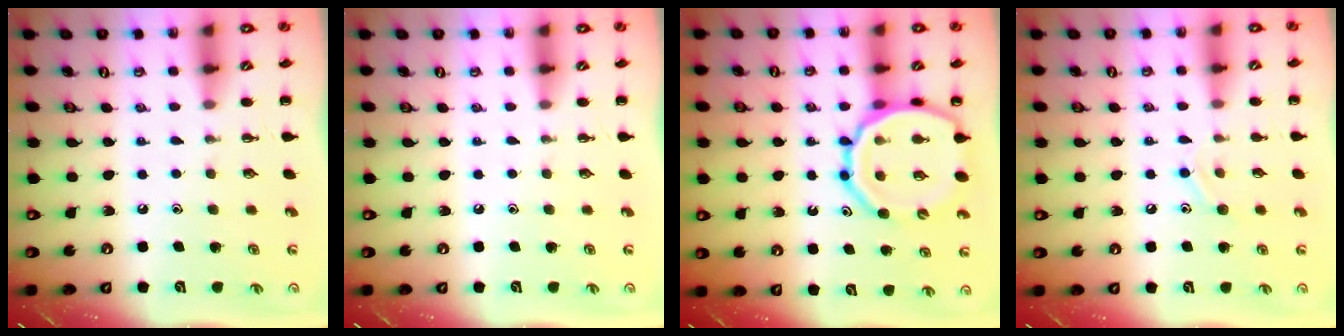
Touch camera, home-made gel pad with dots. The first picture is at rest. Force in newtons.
{"total": 0.0}
{"total": 17.7, "press": 17.4, "slide": 3.3}
{"total": 7.3, "press": 7.1, "slide": 1.4}